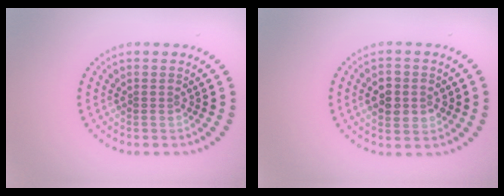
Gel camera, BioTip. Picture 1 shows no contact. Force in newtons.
{"total": 3.1, "press": 3.1, "slide": 0.3}